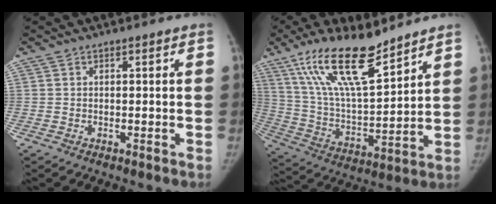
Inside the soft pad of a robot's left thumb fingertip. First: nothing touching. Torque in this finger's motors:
{"motor_torque": [0.28, 0.22, 1.54, -1.23, 0.38]}